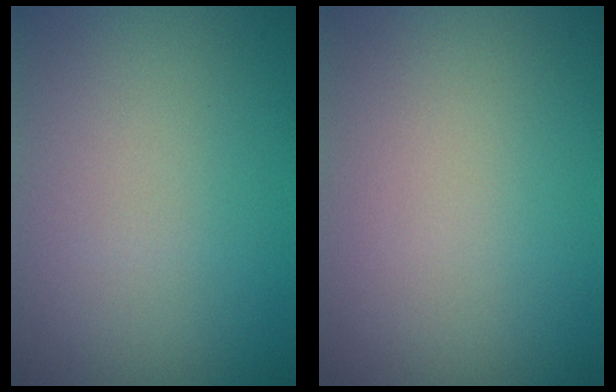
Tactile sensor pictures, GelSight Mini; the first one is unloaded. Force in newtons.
{"total": 0.0}